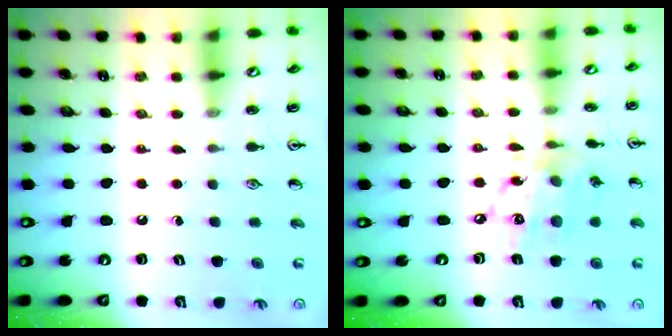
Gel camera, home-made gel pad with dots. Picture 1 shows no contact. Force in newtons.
{"total": 13.2, "press": 13.2, "slide": 0.9}